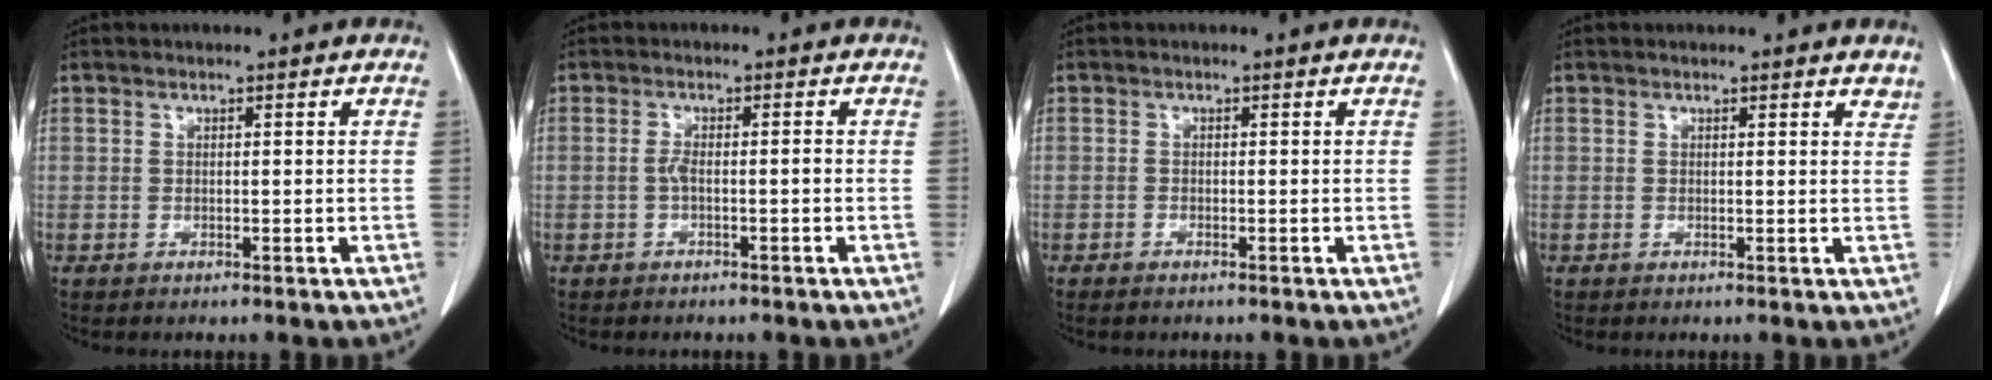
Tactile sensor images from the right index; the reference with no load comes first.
{"total": 2.0, "force": [-0.6, 0.3, 1.9], "torque": [-0.034, 0.002, -0.011]}
{"total": 0.6, "force": [-0.6, 0.1, 0.3], "torque": [-0.007, -0.001, -0.006]}
{"total": 2.4, "force": [2.2, 0.7, 0.6], "torque": [-0.001, -0.006, 0.011]}